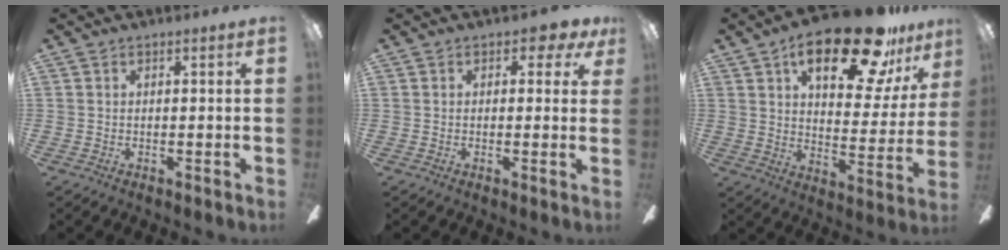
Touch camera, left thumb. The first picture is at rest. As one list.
[{"total": 2.9, "force": [1.3, 1.9, 1.8], "torque": [-0.013, 0.000, 0.018]}, {"total": 23.1, "force": [15.1, 8.7, 15.1], "torque": [-0.219, -0.082, 0.246]}]